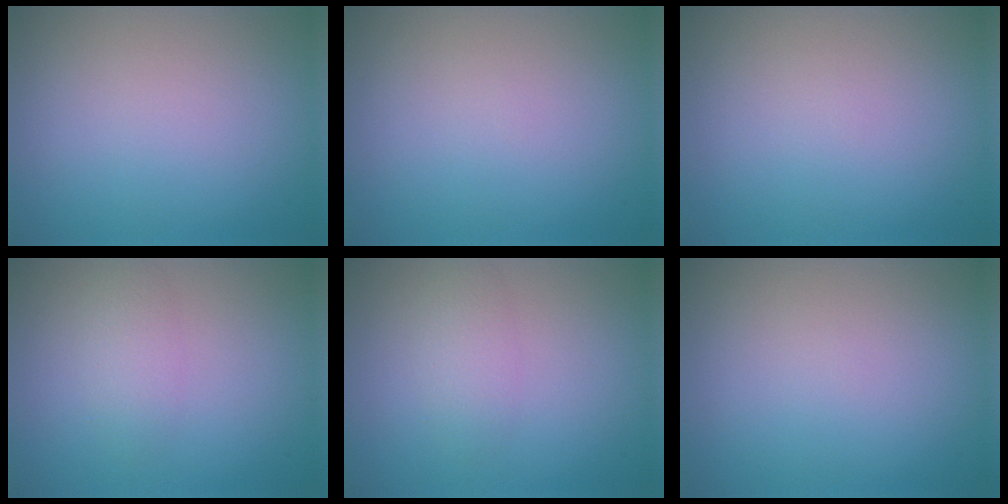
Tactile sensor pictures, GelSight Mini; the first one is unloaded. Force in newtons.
{"total": 0.0}
{"total": 0.0}
{"total": 1.9, "press": 1.9, "slide": 0.1}
{"total": 1.9, "press": 1.9, "slide": 0.1}
{"total": 0.0}